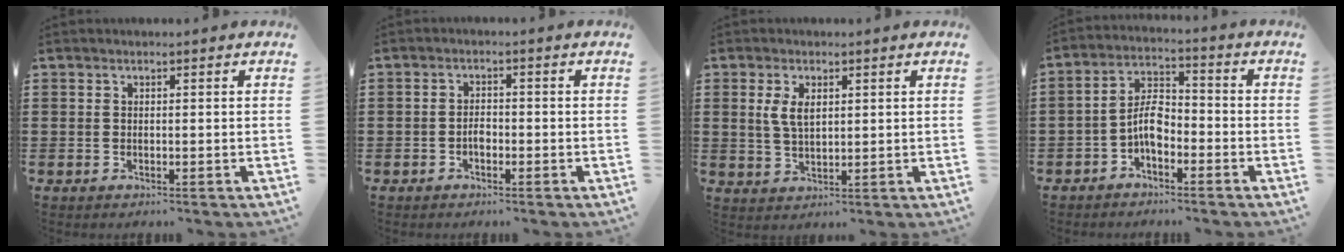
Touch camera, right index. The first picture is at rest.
{"total": 1.8, "force": [-0.8, 1.0, 1.3], "torque": [-0.026, 0.001, -0.016]}
{"total": 4.0, "force": [1.1, 1.9, 3.3], "torque": [-0.070, 0.006, 0.019]}
{"total": 5.7, "force": [-2.4, 2.7, 4.4], "torque": [-0.099, 0.006, -0.050]}